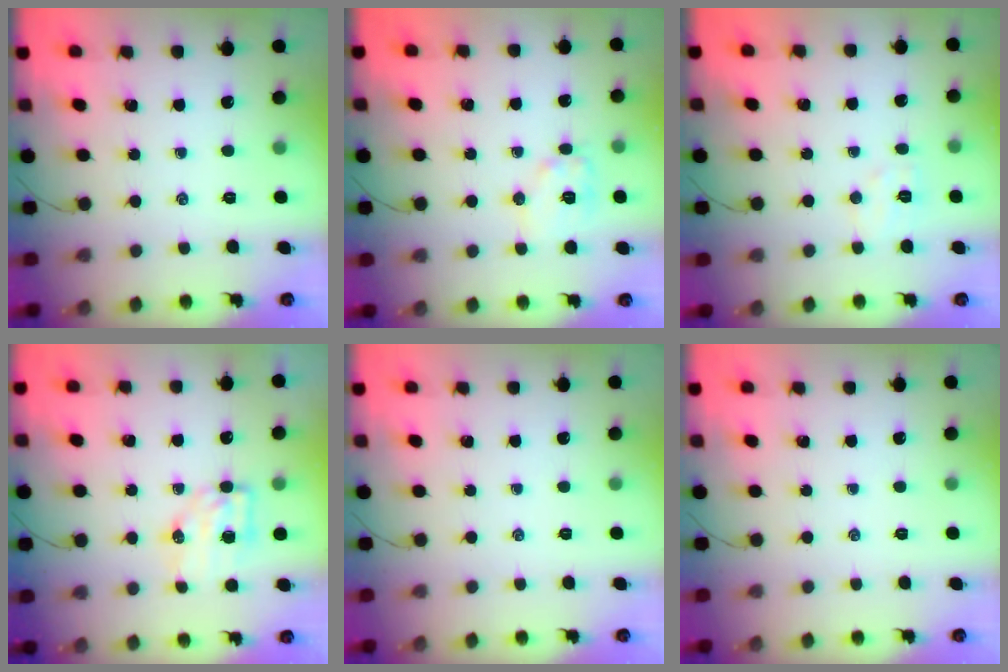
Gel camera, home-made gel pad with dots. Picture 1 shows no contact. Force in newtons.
{"total": 9.5, "press": 9.5, "slide": 0.2}
{"total": 5.0, "press": 4.9, "slide": 1.1}
{"total": 6.6, "press": 6.6, "slide": 0.7}
{"total": 0.0}
{"total": 0.0}